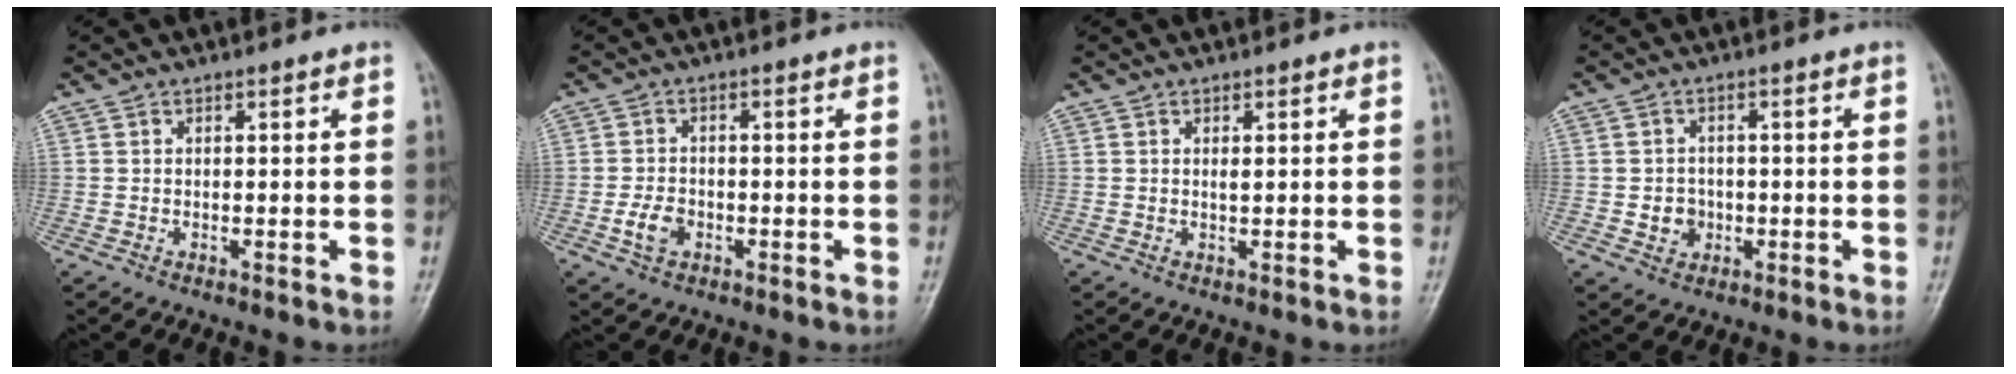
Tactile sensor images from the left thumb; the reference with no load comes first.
{"total": 3.7, "force": [-1.4, 2.6, 2.3], "torque": [-0.040, 0.007, -0.026]}
{"total": 0.7, "force": [0.2, 0.2, 0.6], "torque": [-0.010, -0.002, 0.004]}
{"total": 3.7, "force": [-0.7, 3.4, 1.4], "torque": [-0.001, 0.006, -0.009]}